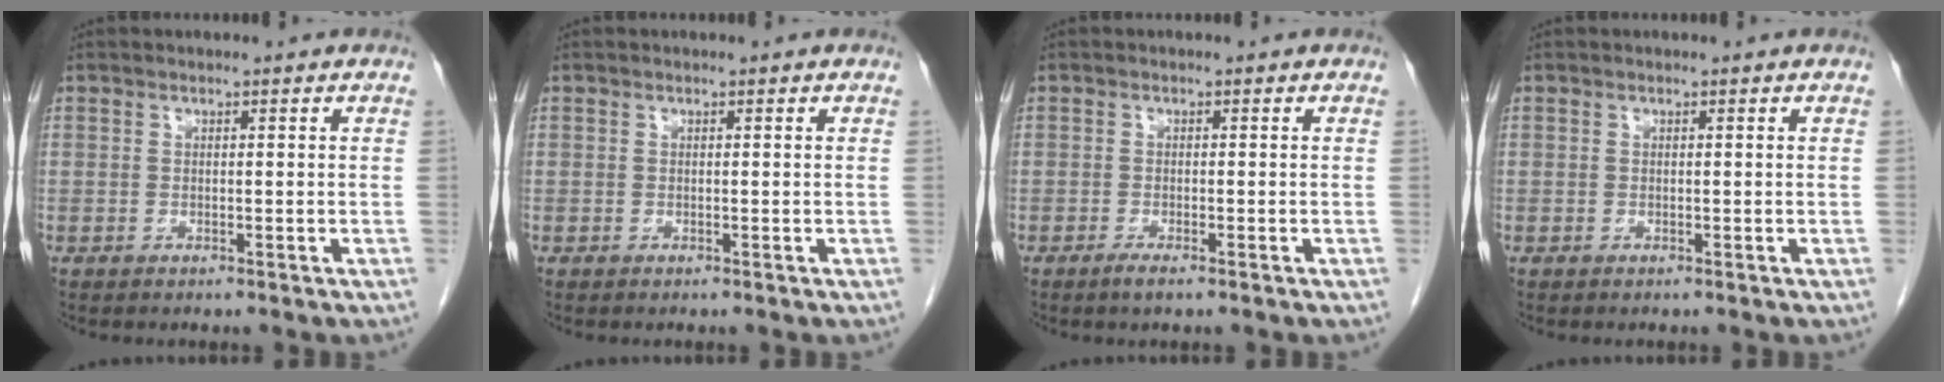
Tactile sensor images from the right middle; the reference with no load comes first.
{"total": 0.0}
{"total": 1.4, "force": [-1.0, 0.2, 1.1], "torque": [-0.022, -0.004, -0.017]}
{"total": 0.0}